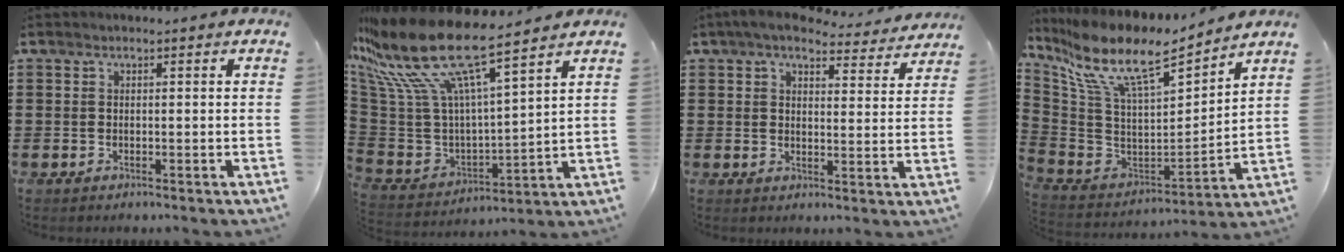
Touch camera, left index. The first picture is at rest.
{"total": 15.2, "force": [9.9, 3.8, 10.9], "torque": [-0.253, -0.066, 0.163]}
{"total": 5.3, "force": [4.8, 1.0, 2.1], "torque": [-0.054, -0.024, 0.081]}
{"total": 12.0, "force": [8.5, 2.8, 7.9], "torque": [-0.186, -0.059, 0.146]}